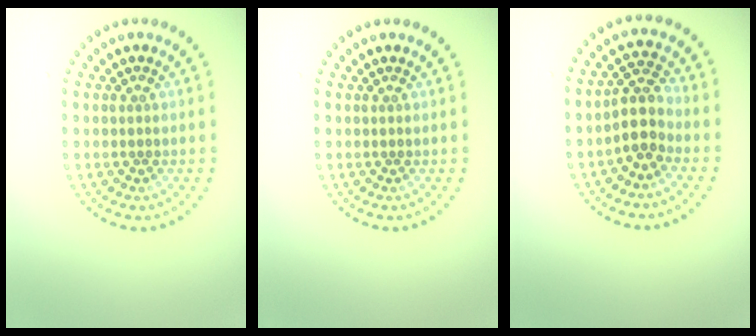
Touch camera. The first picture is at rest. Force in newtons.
{"total": 0.0}
{"total": 2.9, "press": 2.4, "slide": 1.6}